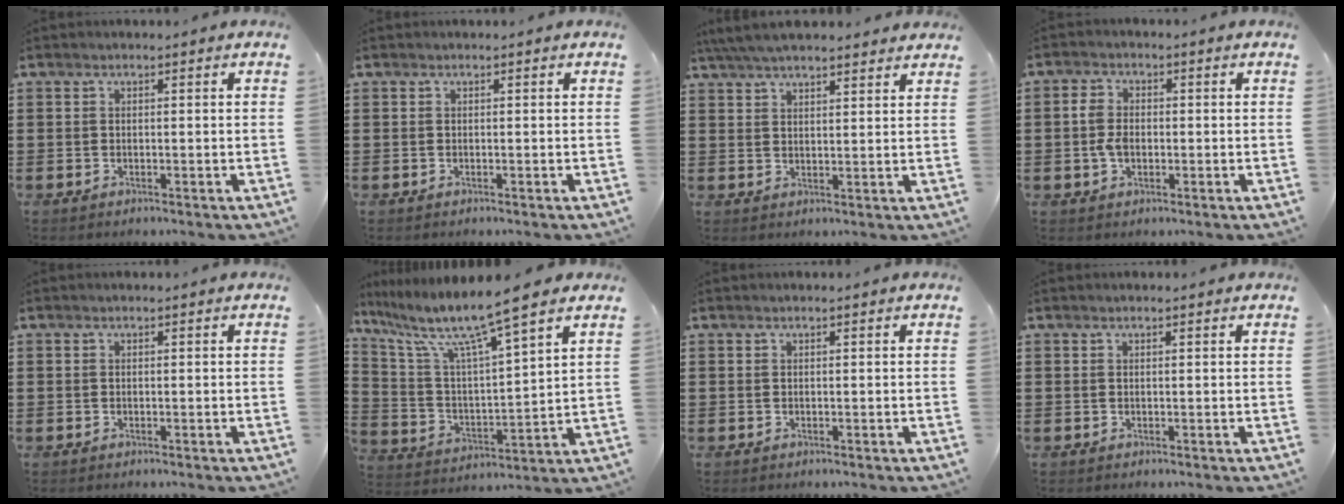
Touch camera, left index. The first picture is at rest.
{"total": 0.0}
{"total": 5.1, "force": [4.6, 0.6, 1.9], "torque": [-0.050, -0.007, 0.086]}
{"total": 3.9, "force": [-0.4, 2.5, 2.9], "torque": [-0.078, -0.001, -0.015]}
{"total": 0.0}
{"total": 9.8, "force": [7.6, 0.0, 6.2], "torque": [-0.153, -0.050, 0.119]}
{"total": 0.0}
{"total": 0.5, "force": [0.3, -0.1, 0.4], "torque": [-0.007, -0.001, 0.007]}